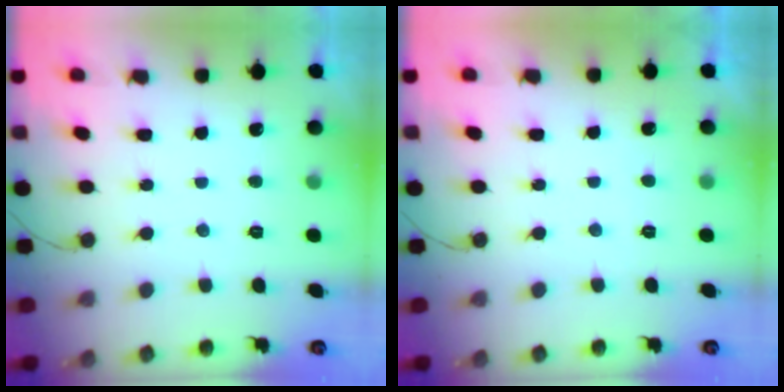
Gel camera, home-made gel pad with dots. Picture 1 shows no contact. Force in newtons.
{"total": 0.8, "press": 0.7, "slide": 0.4}